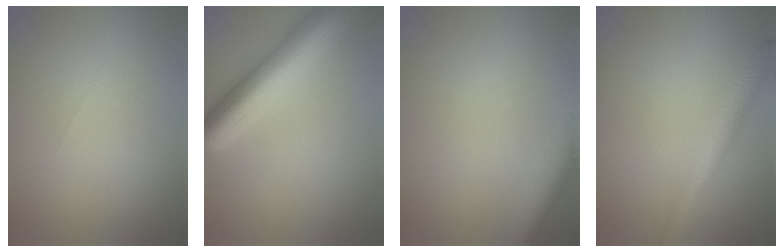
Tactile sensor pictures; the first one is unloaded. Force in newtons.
{"total": 7.5, "press": 7.5, "slide": 0.3}
{"total": 4.6, "press": 4.6, "slide": 0.5}
{"total": 2.9, "press": 2.9, "slide": 0.1}